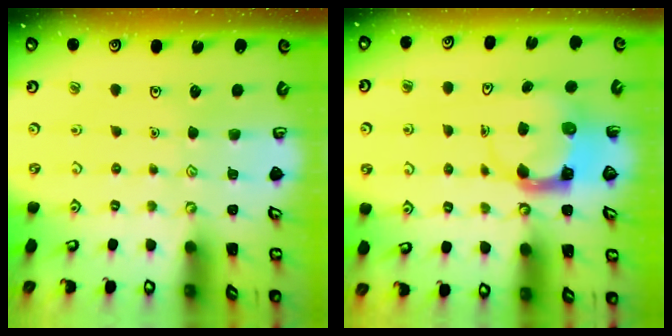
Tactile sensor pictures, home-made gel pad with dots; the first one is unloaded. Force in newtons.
{"total": 3.6, "press": 3.5, "slide": 0.4}